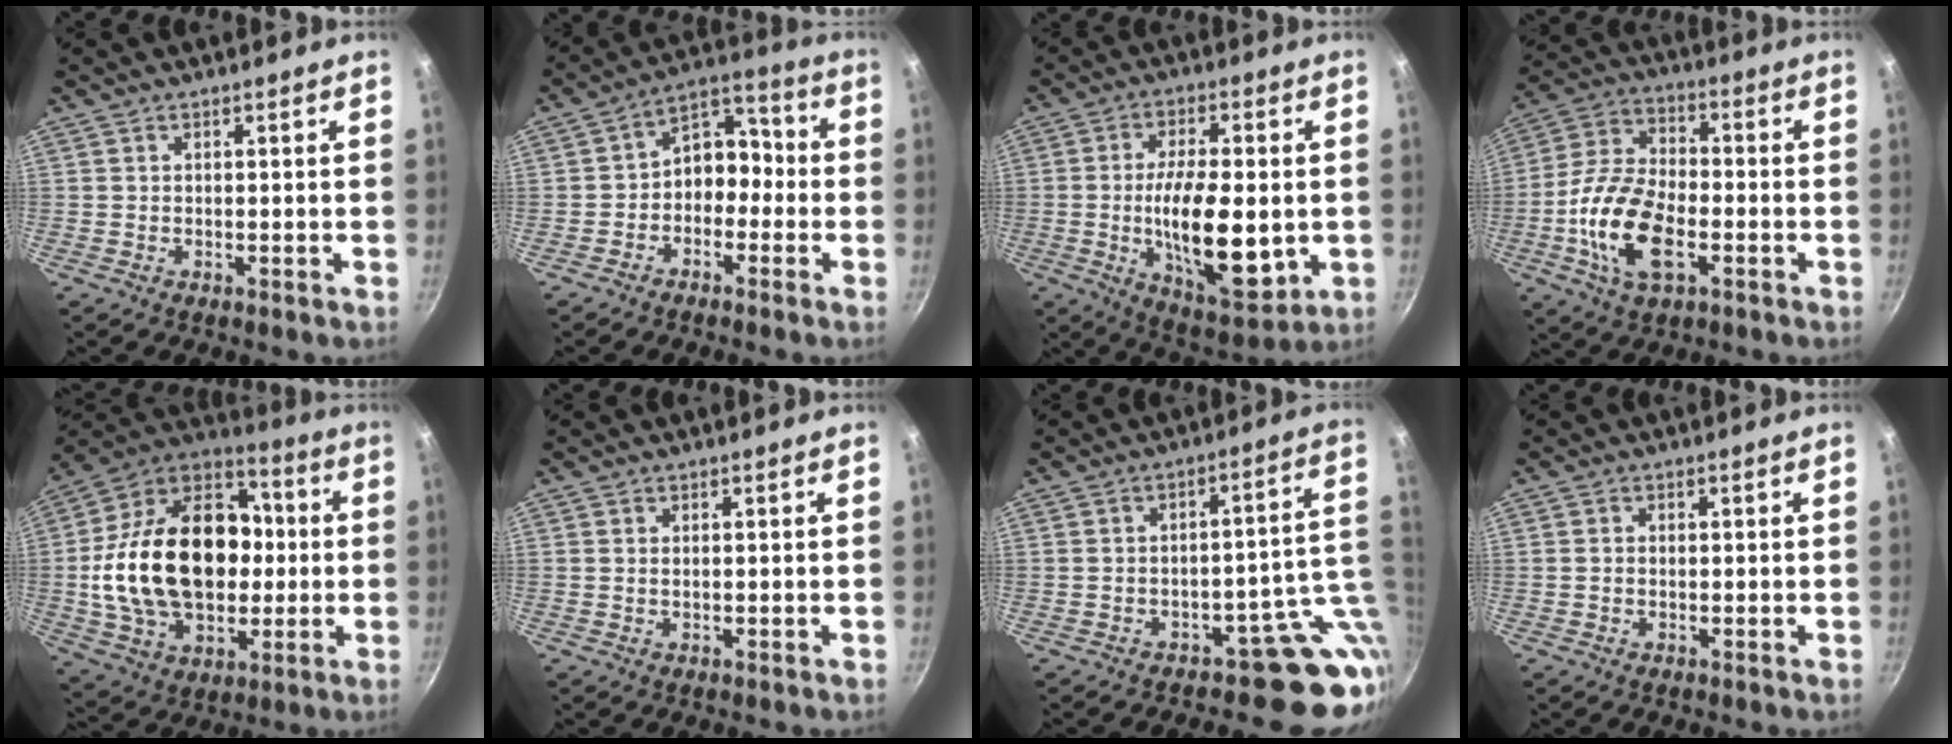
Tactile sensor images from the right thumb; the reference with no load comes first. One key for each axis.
{"total": 8.6, "fx": -2.1, "fy": 6.5, "fz": 5.3, "tx": -0.032, "ty": 0.055, "tz": -0.048}
{"total": 17.9, "fx": -2.0, "fy": 7.5, "fz": 16.2, "tx": -0.258, "ty": -0.010, "tz": -0.025}
{"total": 15.6, "fx": -4.3, "fy": 8.3, "fz": 12.6, "tx": -0.239, "ty": 0.028, "tz": -0.091}
{"total": 29.5, "fx": -0.4, "fy": 20.3, "fz": 21.5, "tx": -0.353, "ty": 0.043, "tz": -0.005}
{"total": 0.6, "fx": 0.2, "fy": 0.3, "fz": 0.5, "tx": -0.010, "ty": 0.000, "tz": 0.003}
{"total": 9.4, "fx": -2.0, "fy": 6.2, "fz": 6.8, "tx": -0.022, "ty": 0.029, "tz": -0.027}
{"total": 0.8, "fx": -0.1, "fy": 0.7, "fz": 0.5, "tx": -0.010, "ty": 0.004, "tz": -0.003}